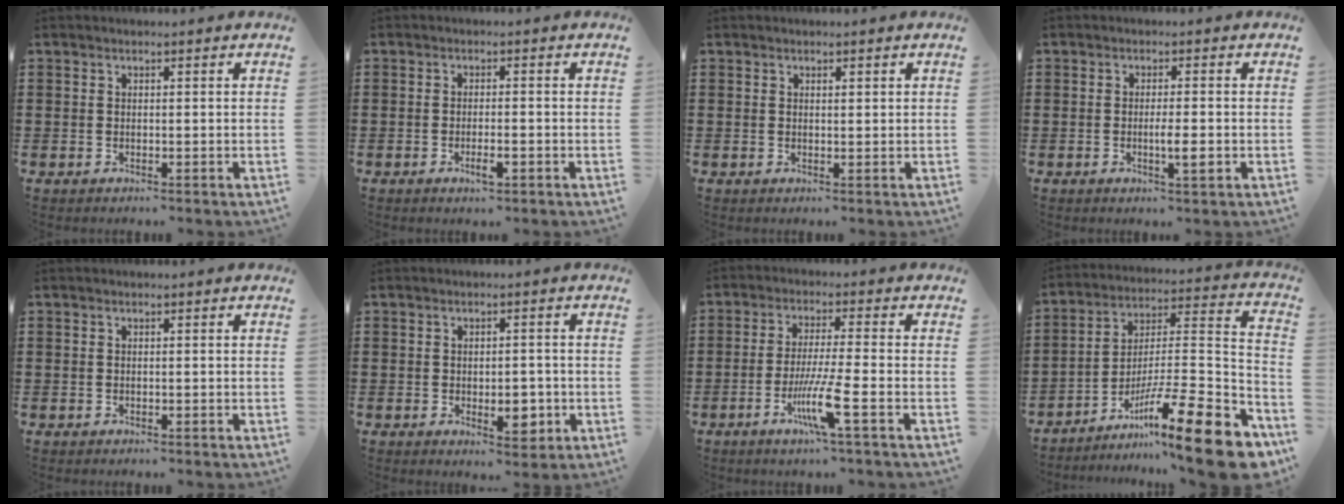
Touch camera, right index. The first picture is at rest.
{"total": 2.1, "force": [-1.0, 0.5, 1.8], "torque": [-0.030, 0.001, -0.018]}
{"total": 0.7, "force": [0.5, 0.3, 0.4], "torque": [-0.008, 0.002, 0.010]}
{"total": 3.2, "force": [-0.9, 0.3, 3.1], "torque": [-0.060, -0.007, -0.019]}
{"total": 0.0}
{"total": 4.3, "force": [-1.3, 2.3, 3.4], "torque": [-0.043, -0.001, -0.025]}
{"total": 7.6, "force": [-3.2, 0.0, 6.9], "torque": [-0.132, -0.015, -0.059]}
{"total": 17.1, "force": [-10.8, 2.0, 13.0], "torque": [-0.182, 0.021, -0.187]}